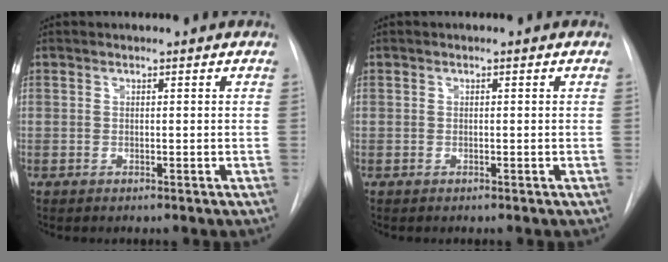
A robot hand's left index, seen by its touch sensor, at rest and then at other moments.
{"total": 0.0}